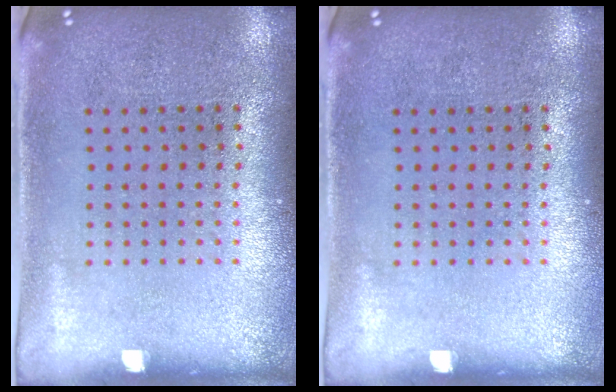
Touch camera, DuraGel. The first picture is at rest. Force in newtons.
{"total": 0.0}